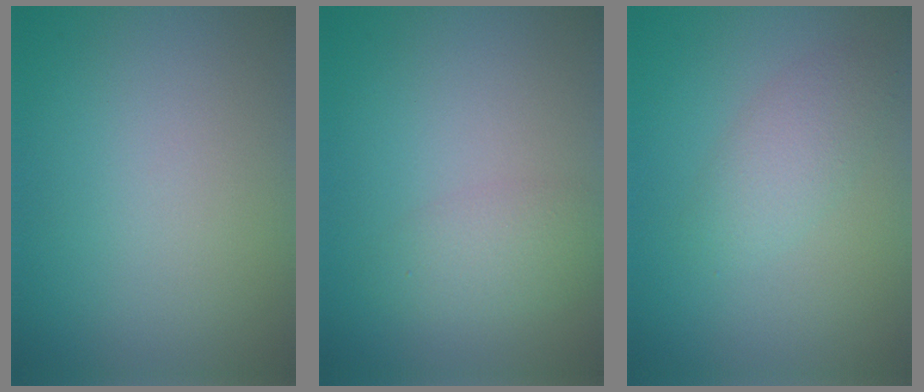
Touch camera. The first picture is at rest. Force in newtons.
{"total": 2.4, "press": 2.4, "slide": 0.1}
{"total": 2.5, "press": 2.5, "slide": 0.0}